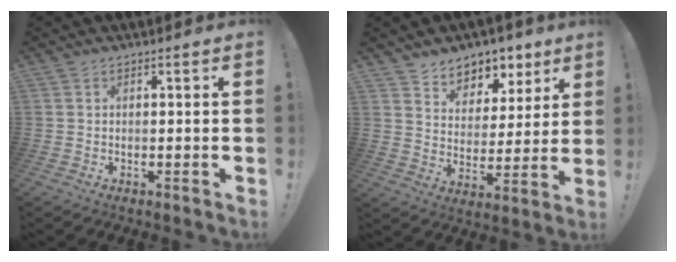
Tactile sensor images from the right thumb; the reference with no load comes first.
{"total": 8.3, "force": [6.1, 5.5, 1.3], "torque": [-0.016, -0.053, 0.118]}